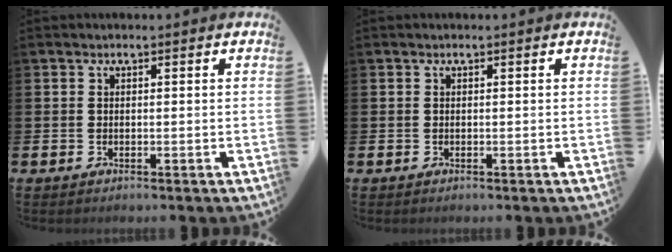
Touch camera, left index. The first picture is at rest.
{"total": 0.0}